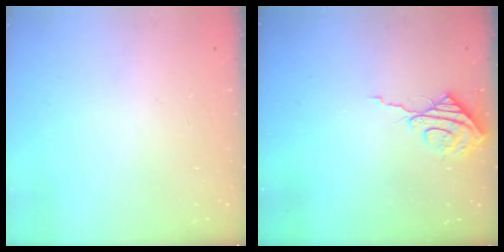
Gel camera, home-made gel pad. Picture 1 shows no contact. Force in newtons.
{"total": 8.4, "press": 8.4, "slide": 0.2}